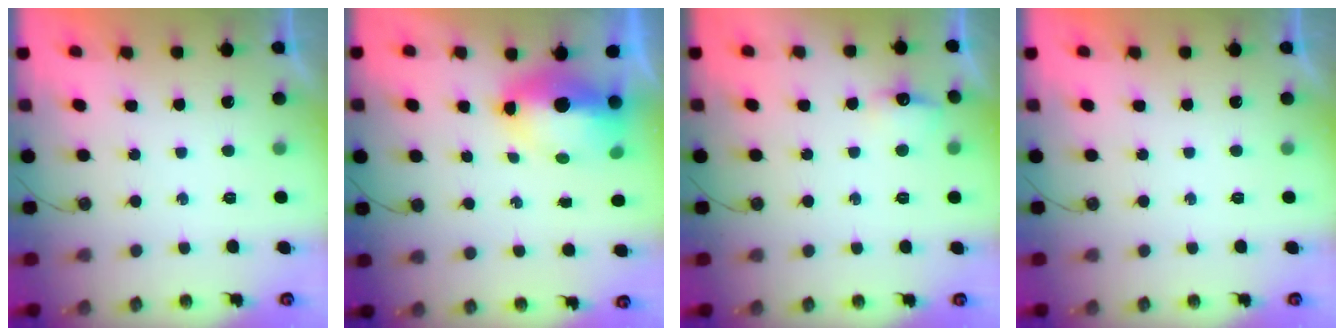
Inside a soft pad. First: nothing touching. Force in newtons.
{"total": 9.5, "press": 9.5, "slide": 1.0}
{"total": 6.6, "press": 6.5, "slide": 0.9}
{"total": 0.0}